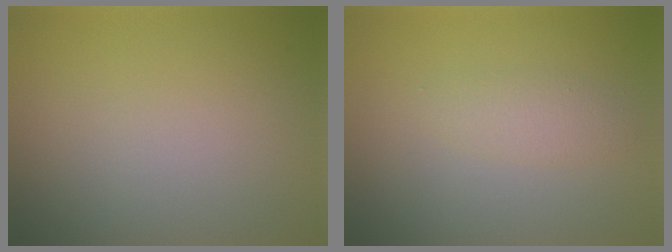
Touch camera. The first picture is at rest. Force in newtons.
{"total": 1.7, "press": 1.7, "slide": 0.1}